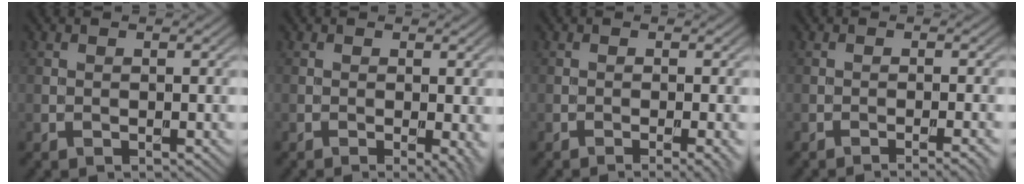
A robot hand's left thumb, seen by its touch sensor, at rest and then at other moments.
{"total": 2.6, "force": [-0.4, 0.5, 2.5], "torque": [-0.035, -0.006, -0.007]}
{"total": 2.5, "force": [-1.0, 0.4, 2.3], "torque": [-0.031, 0.003, -0.020]}
{"total": 2.8, "force": [-1.5, 0.4, 2.2], "torque": [-0.025, 0.006, -0.029]}